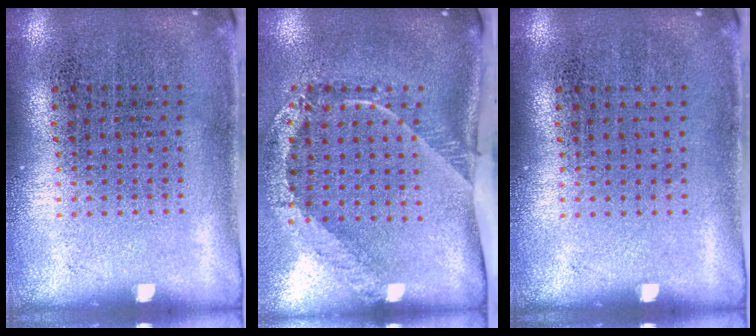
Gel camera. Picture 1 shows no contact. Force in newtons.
{"total": 2.6, "press": 1.7, "slide": 1.9}
{"total": 0.0}